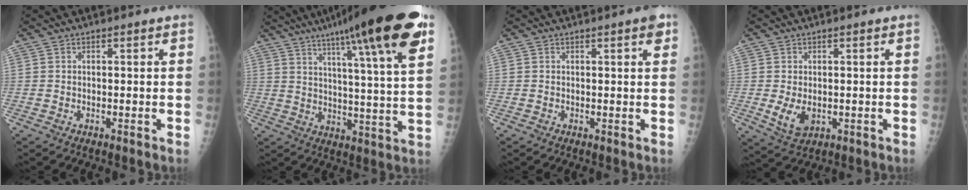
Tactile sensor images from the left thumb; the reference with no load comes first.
{"total": 24.4, "force": [14.8, 2.6, 19.2], "torque": [-0.281, -0.033, 0.208]}
{"total": 2.2, "force": [1.1, 0.4, 1.8], "torque": [-0.021, -0.002, 0.012]}
{"total": 4.8, "force": [-0.5, 3.1, 3.6], "torque": [-0.060, -0.012, 0.003]}